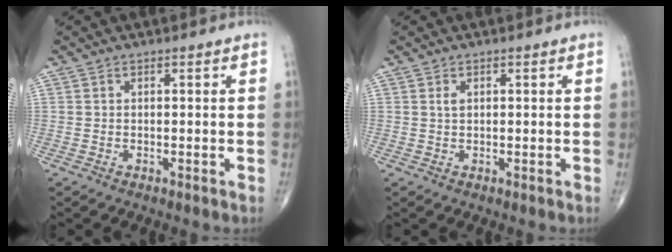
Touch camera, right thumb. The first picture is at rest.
{"total": 1.0, "force": [0.4, 0.6, 0.7], "torque": [-0.014, 0.002, 0.009]}